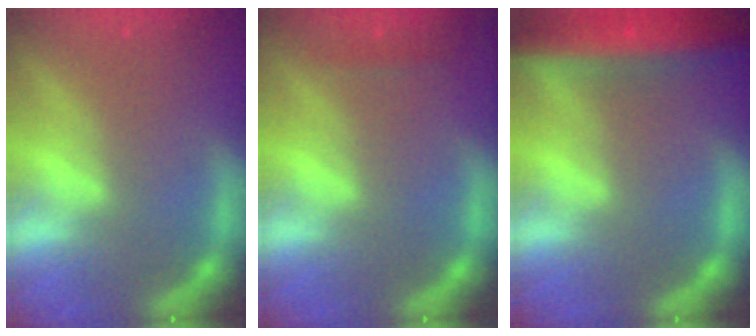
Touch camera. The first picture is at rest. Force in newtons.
{"total": 0.9}
{"total": 10.0}